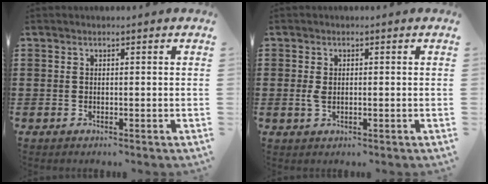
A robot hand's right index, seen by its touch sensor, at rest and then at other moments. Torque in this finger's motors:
{"motor_torque": [0.03, -0.02, 0.01, 0.01]}